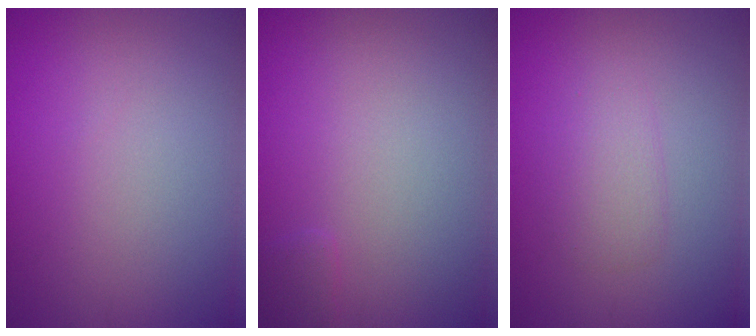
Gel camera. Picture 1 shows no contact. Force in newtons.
{"total": 0.8, "press": 0.8, "slide": 0.1}
{"total": 1.9, "press": 1.9, "slide": 0.1}